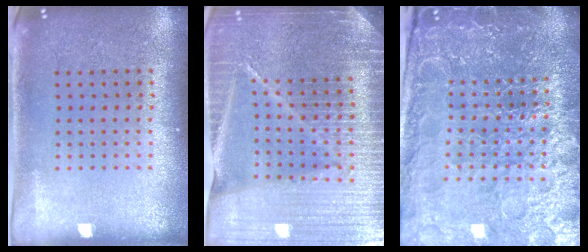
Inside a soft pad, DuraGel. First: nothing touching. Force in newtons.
{"total": 5.8, "press": 5.1, "slide": 2.9}
{"total": 5.7, "press": 5.2, "slide": 2.3}